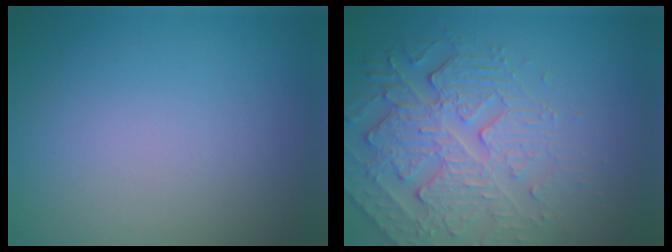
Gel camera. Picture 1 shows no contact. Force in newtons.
{"total": 4.7, "press": 4.3, "slide": 1.9}